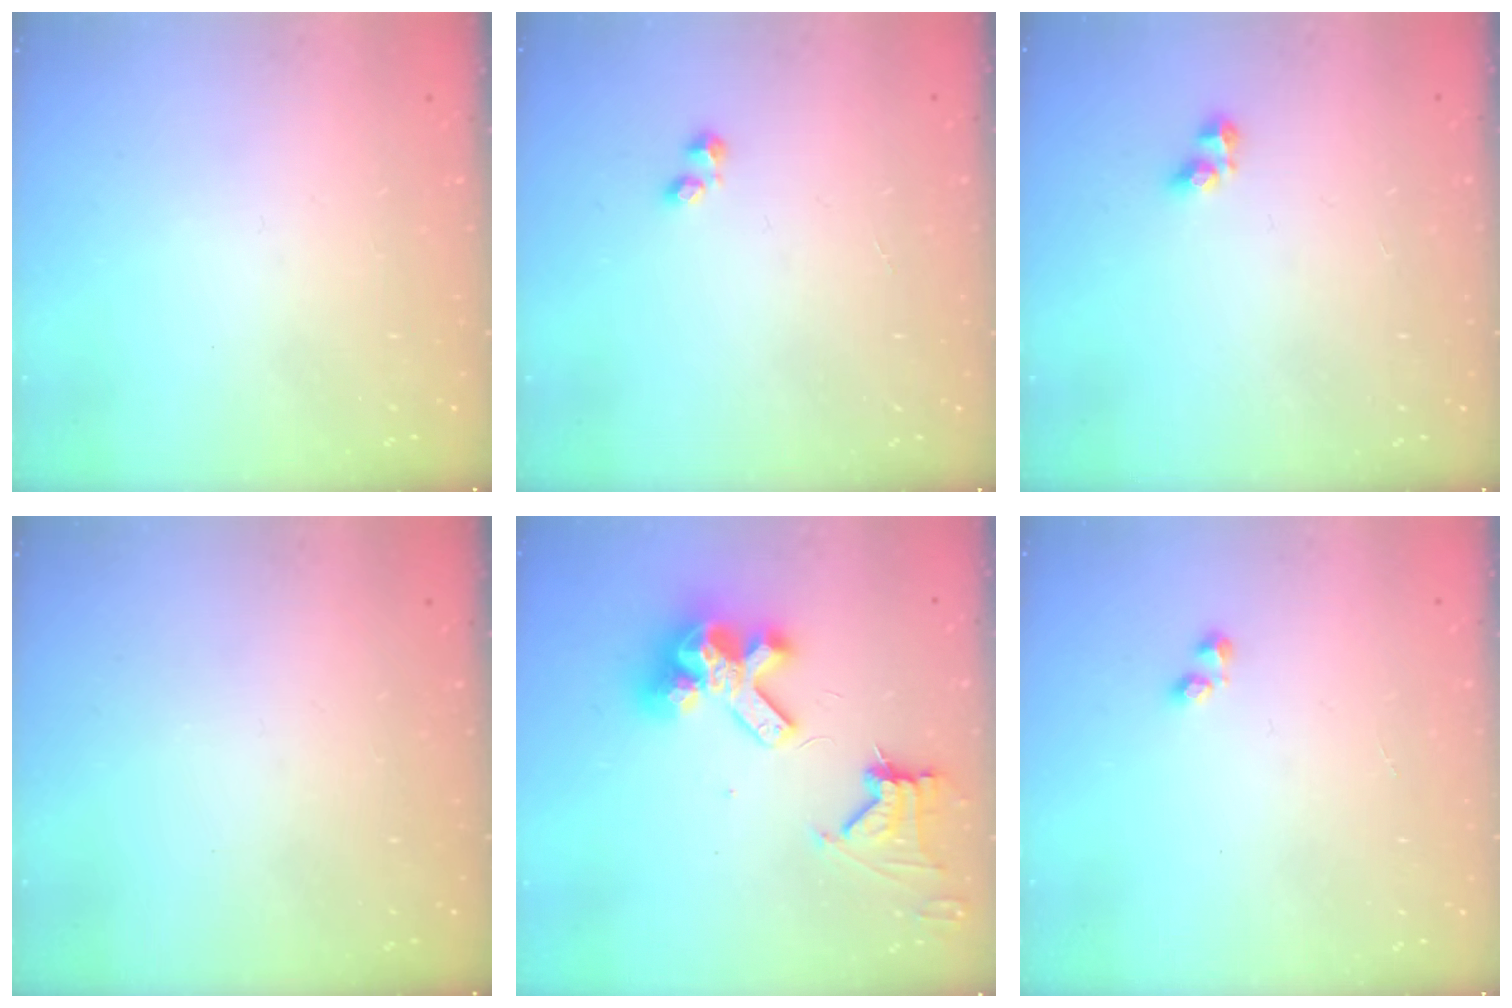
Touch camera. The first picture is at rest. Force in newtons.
{"total": 1.2, "press": 1.1, "slide": 0.5}
{"total": 3.0, "press": 3.0, "slide": 0.4}
{"total": 0.0}
{"total": 13.3, "press": 13.2, "slide": 1.8}
{"total": 1.4, "press": 1.4, "slide": 0.5}